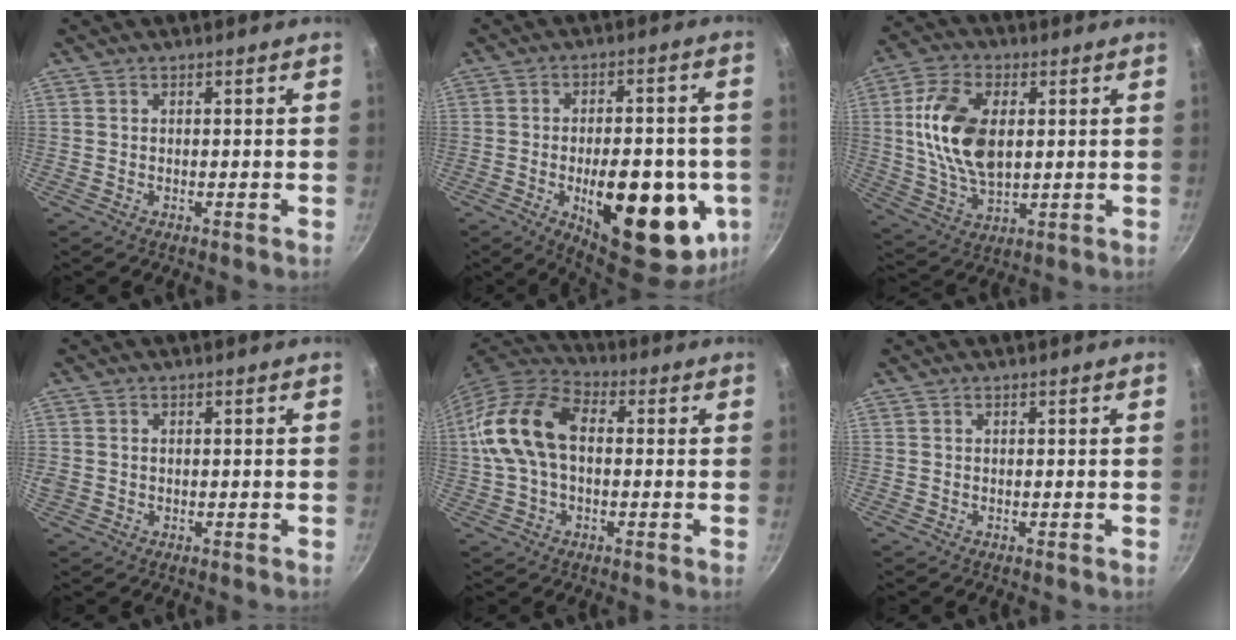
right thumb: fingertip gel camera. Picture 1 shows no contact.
{"total": 24.5, "force": [-6.3, 11.0, 20.9], "torque": [-0.246, 0.005, -0.073]}
{"total": 14.8, "force": [2.2, 8.6, 11.9], "torque": [-0.214, -0.002, 0.042]}
{"total": 1.6, "force": [0.0, 1.4, 0.8], "torque": [-0.014, 0.002, 0.001]}
{"total": 15.0, "force": [0.7, 9.5, 11.6], "torque": [-0.207, 0.035, -0.004]}
{"total": 0.0}